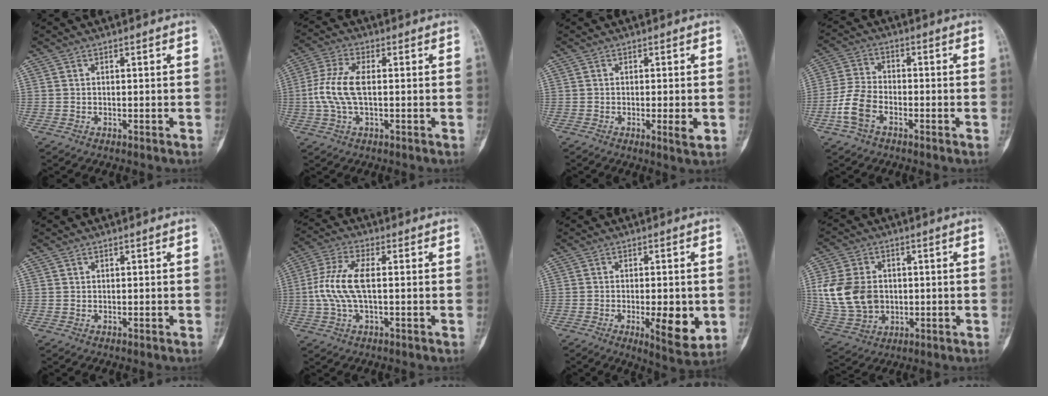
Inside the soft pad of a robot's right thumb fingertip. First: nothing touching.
{"total": 8.5, "force": [-0.1, 3.8, 7.6], "torque": [-0.185, 0.014, -0.004]}
{"total": 3.1, "force": [-0.7, 0.6, 3.0], "torque": [-0.047, -0.008, -0.009]}
{"total": 7.6, "force": [-3.2, 4.7, 5.0], "torque": [-0.110, 0.020, -0.068]}
{"total": 0.0}
{"total": 9.5, "force": [0.0, 3.9, 8.7], "torque": [-0.206, 0.016, 0.000]}
{"total": 9.3, "force": [-1.9, 3.3, 8.5], "torque": [-0.109, -0.017, -0.020]}
{"total": 13.4, "force": [0.9, 10.3, 8.5], "torque": [-0.155, 0.000, 0.031]}